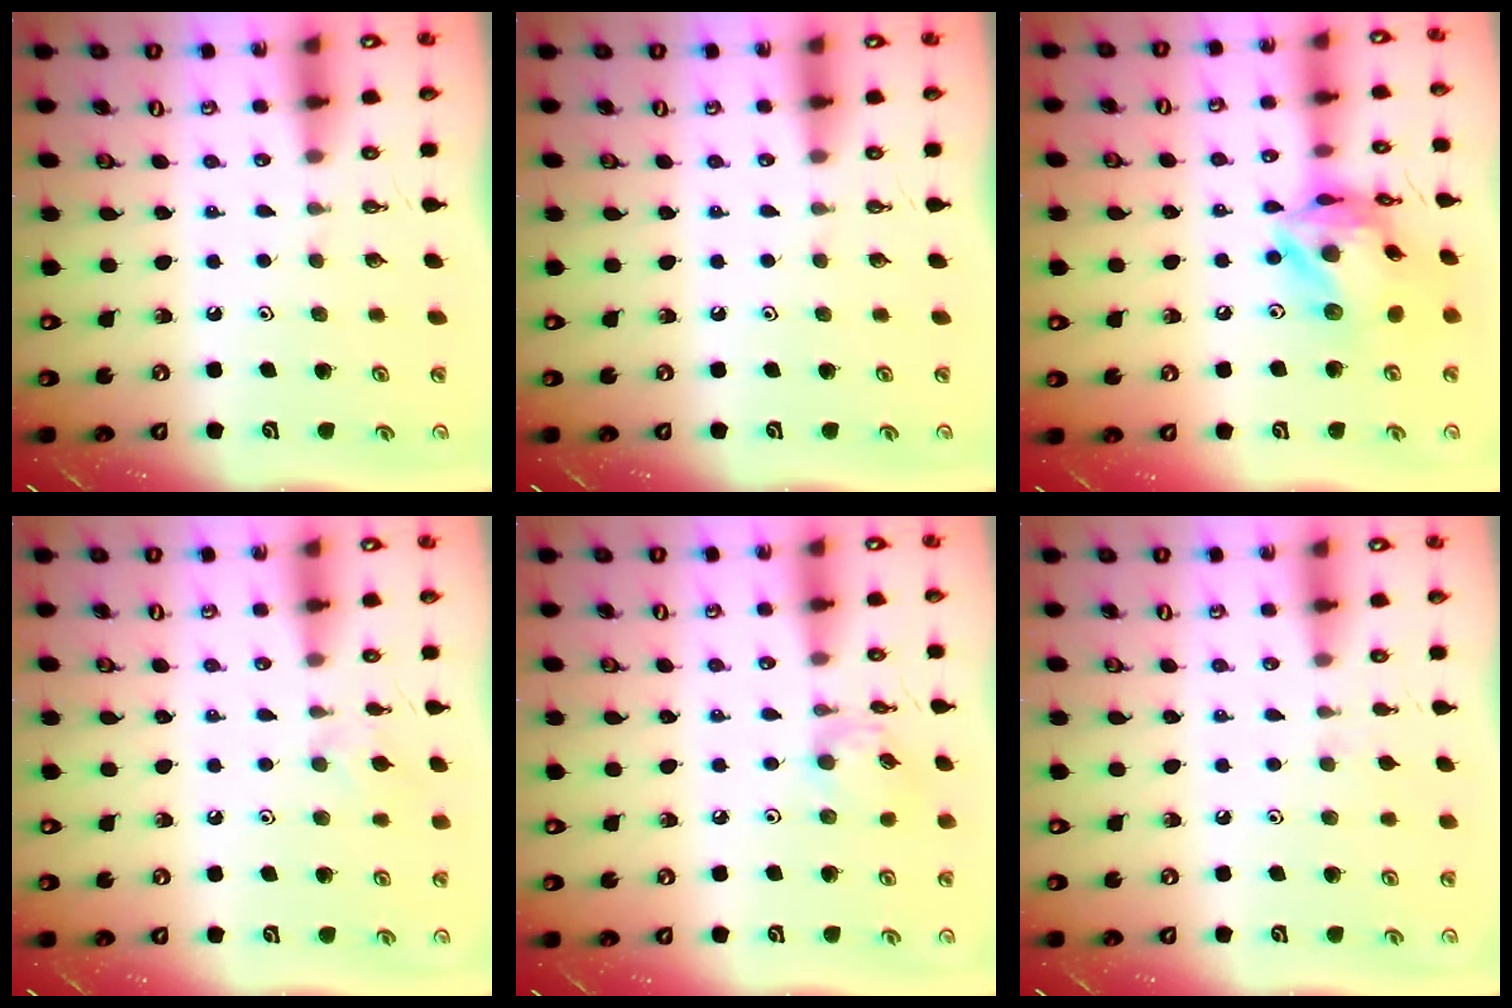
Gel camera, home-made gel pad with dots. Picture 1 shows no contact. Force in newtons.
{"total": 0.0}
{"total": 17.3, "press": 17.2, "slide": 1.9}
{"total": 7.5, "press": 7.5, "slide": 0.8}
{"total": 6.9, "press": 6.9, "slide": 0.3}
{"total": 3.1, "press": 3.1, "slide": 0.6}